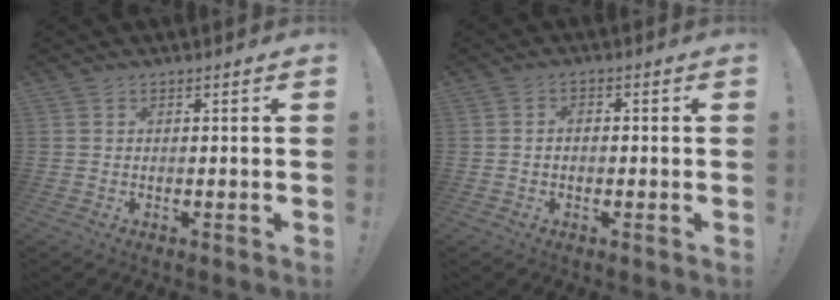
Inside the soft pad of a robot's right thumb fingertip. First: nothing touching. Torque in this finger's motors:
{"motor_torque": [-0.01, -0.15, -0.17, 0.36, -0.05]}